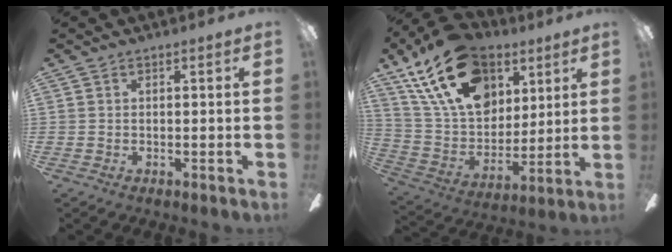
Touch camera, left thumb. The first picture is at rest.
{"total": 25.0, "force": [12.5, 16.2, 14.3], "torque": [-0.265, -0.047, 0.228]}